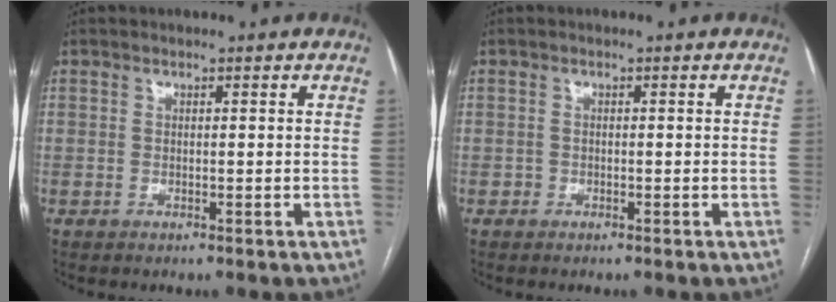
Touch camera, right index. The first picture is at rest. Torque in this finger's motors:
{"motor_torque": [-0.02, 0.09, -0.46, -0.12]}